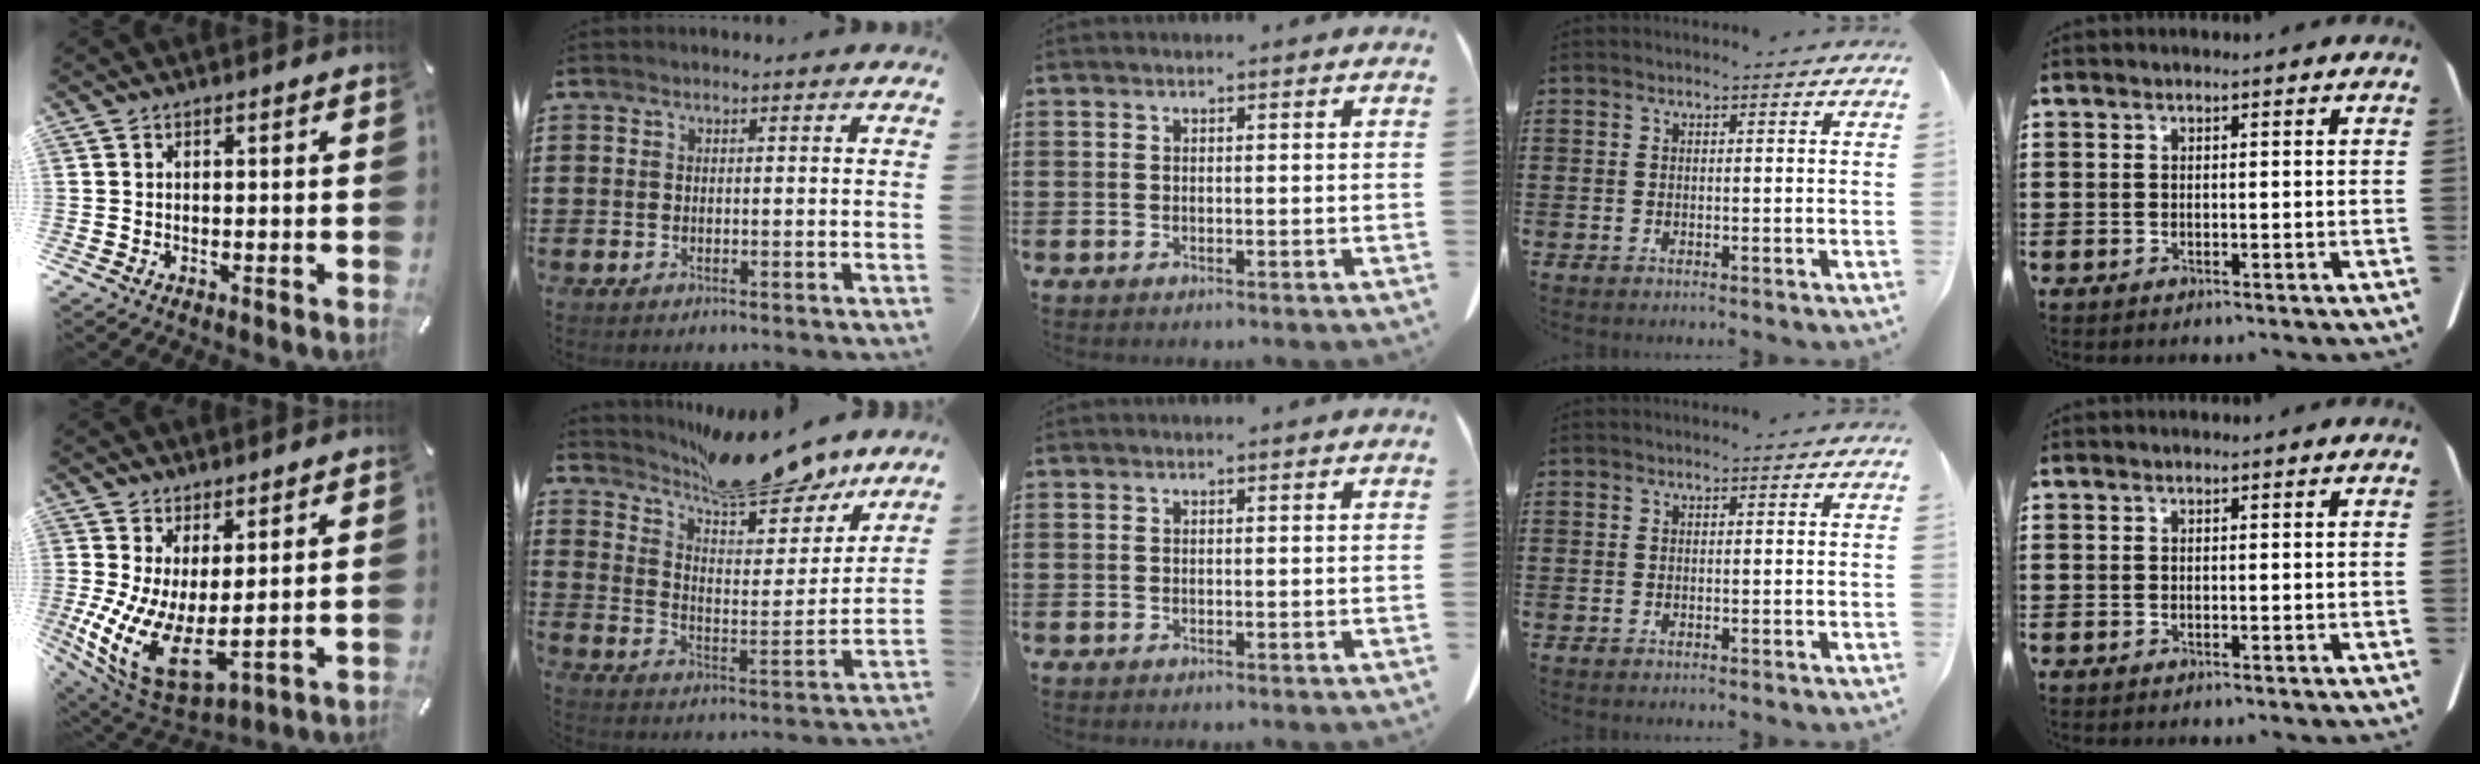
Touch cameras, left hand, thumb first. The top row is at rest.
{"thumb": {"total": 11.1, "force": [-0.1, 6.0, 9.4], "torque": [-0.194, -0.030, 0.009]}, "index": {"total": 14.2, "force": [12.6, 2.8, 5.8], "torque": [-0.114, -0.082, 0.220]}}